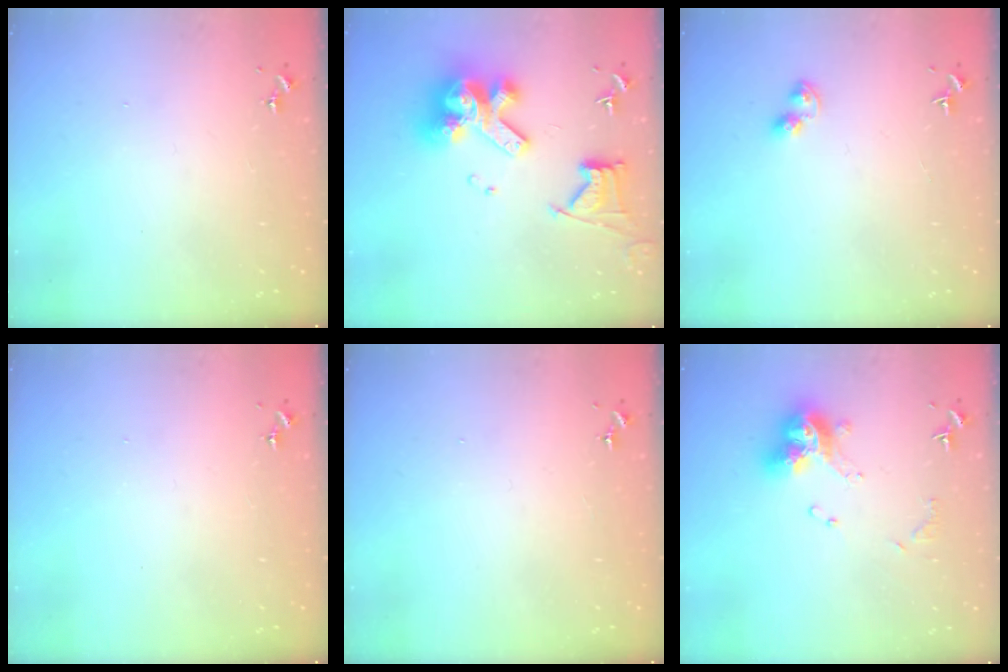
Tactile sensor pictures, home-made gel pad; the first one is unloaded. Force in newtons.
{"total": 19.7, "press": 19.5, "slide": 2.3}
{"total": 4.5, "press": 4.5, "slide": 0.5}
{"total": 0.0}
{"total": 0.0}
{"total": 12.9, "press": 12.8, "slide": 1.4}